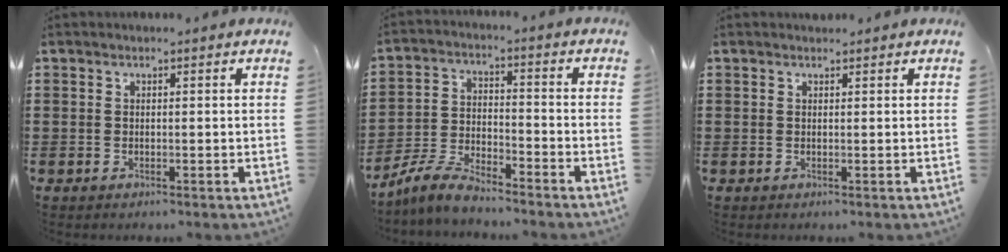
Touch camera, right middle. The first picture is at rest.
{"total": 6.6, "force": [-6.0, 1.0, 2.5], "torque": [-0.065, 0.001, -0.120]}
{"total": 0.6, "force": [0.5, 0.3, 0.0], "torque": [0.006, -0.003, 0.008]}